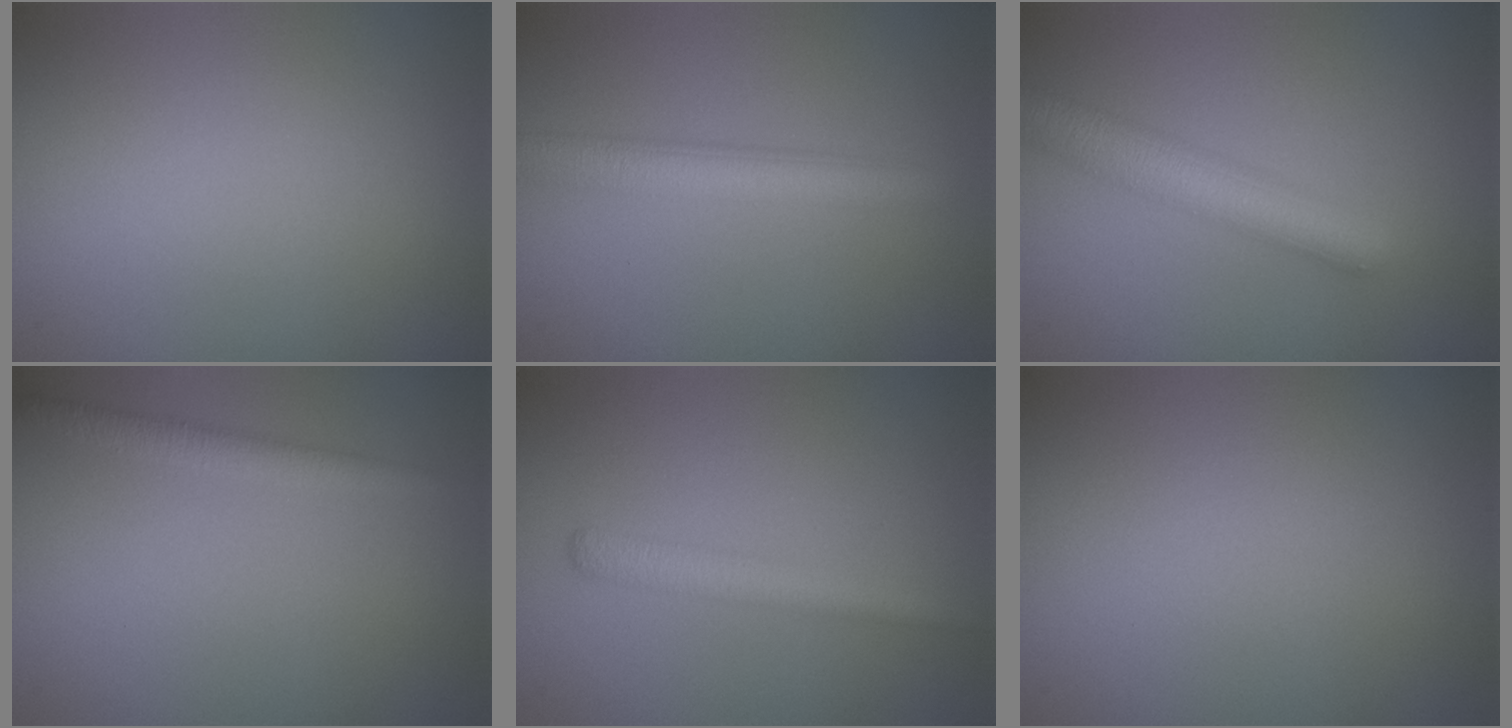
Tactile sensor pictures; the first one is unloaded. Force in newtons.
{"total": 3.9, "press": 3.9, "slide": 0.2}
{"total": 4.9, "press": 4.9, "slide": 0.2}
{"total": 1.9, "press": 1.9, "slide": 0.0}
{"total": 2.4, "press": 2.4, "slide": 0.2}
{"total": 0.0}